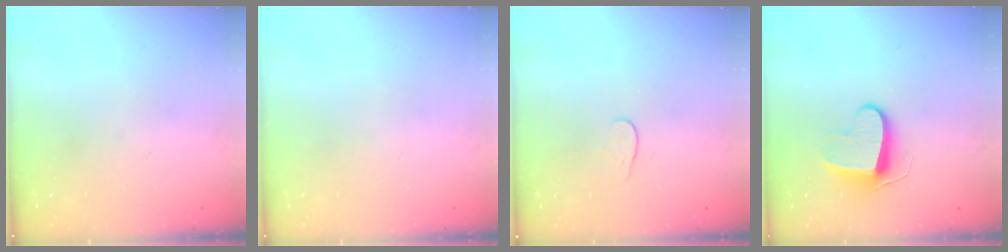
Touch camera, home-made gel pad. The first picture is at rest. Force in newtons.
{"total": 0.0}
{"total": 4.1, "press": 4.1, "slide": 0.3}
{"total": 9.0, "press": 9.0, "slide": 0.6}